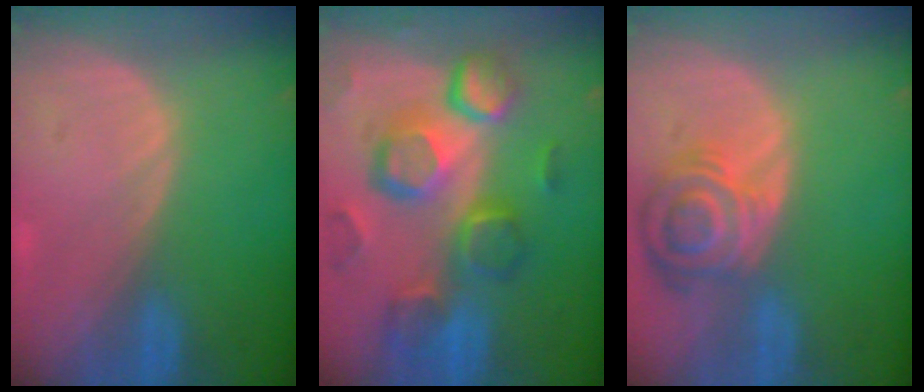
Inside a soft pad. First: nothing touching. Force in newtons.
{"total": 12.3, "press": 10.7, "slide": 6.0}
{"total": 8.2, "press": 7.3, "slide": 3.8}